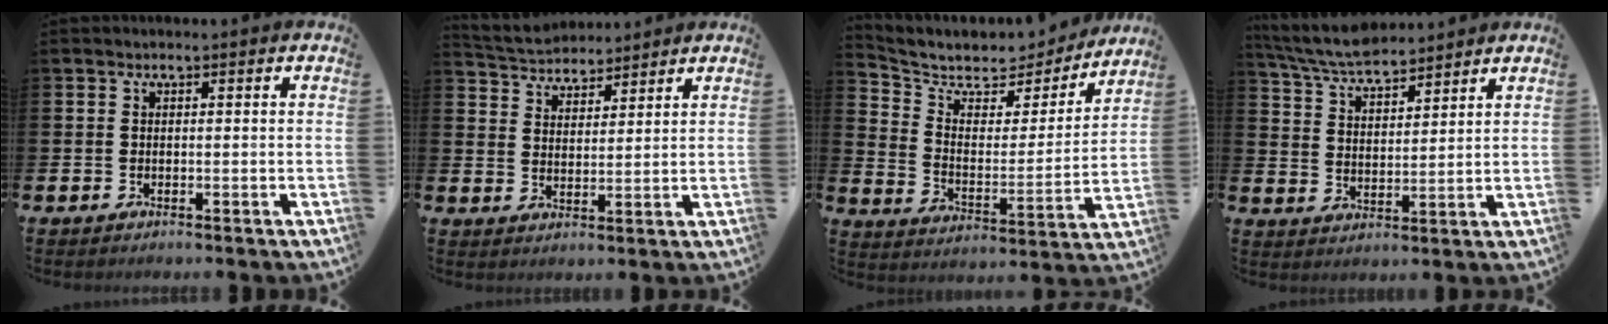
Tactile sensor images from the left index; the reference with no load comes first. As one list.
[{"total": 4.2, "force": [4.0, 1.2, -0.3], "torque": [-0.018, -0.023, 0.072]}, {"total": 6.8, "force": [6.0, 2.9, 1.5], "torque": [-0.063, -0.050, 0.098]}, {"total": 6.3, "force": [6.0, 0.9, 1.5], "torque": [-0.056, -0.026, 0.109]}]